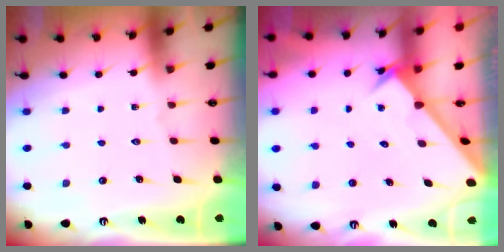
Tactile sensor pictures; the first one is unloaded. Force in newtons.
{"total": 2.7, "press": 2.7, "slide": 0.2}